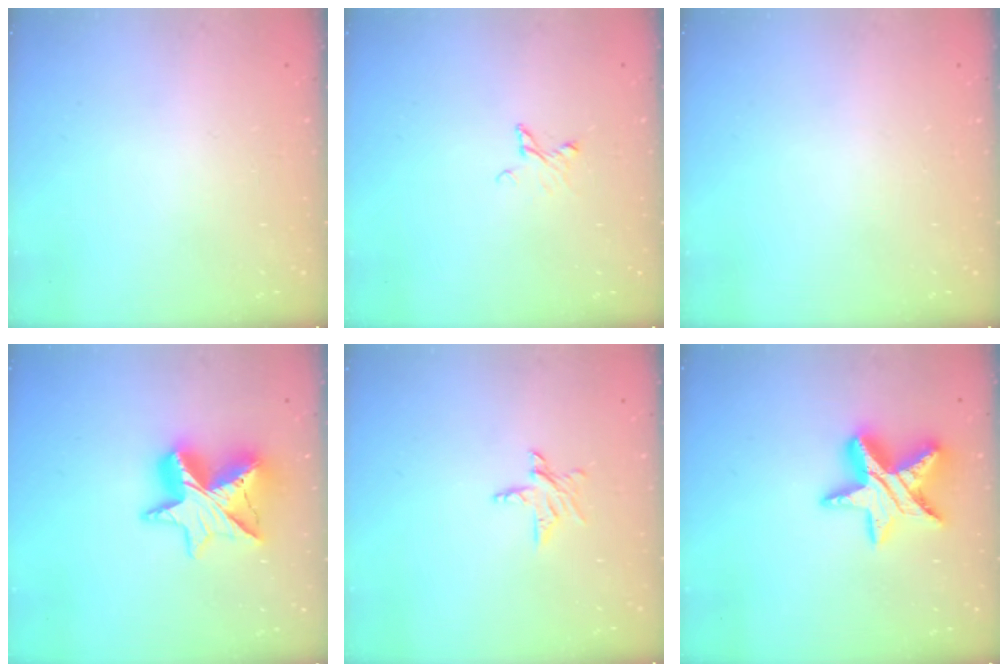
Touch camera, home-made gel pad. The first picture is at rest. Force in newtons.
{"total": 3.6, "press": 3.6, "slide": 0.3}
{"total": 0.0}
{"total": 14.6, "press": 14.6, "slide": 1.3}
{"total": 5.4, "press": 5.4, "slide": 0.4}
{"total": 16.3, "press": 16.2, "slide": 1.1}